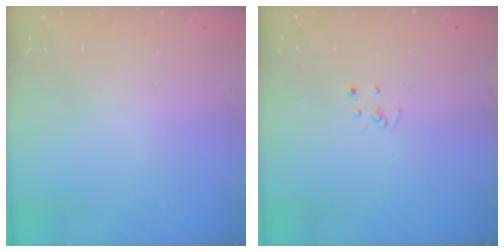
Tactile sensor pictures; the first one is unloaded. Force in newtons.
{"total": 2.5, "press": 2.5, "slide": 0.3}